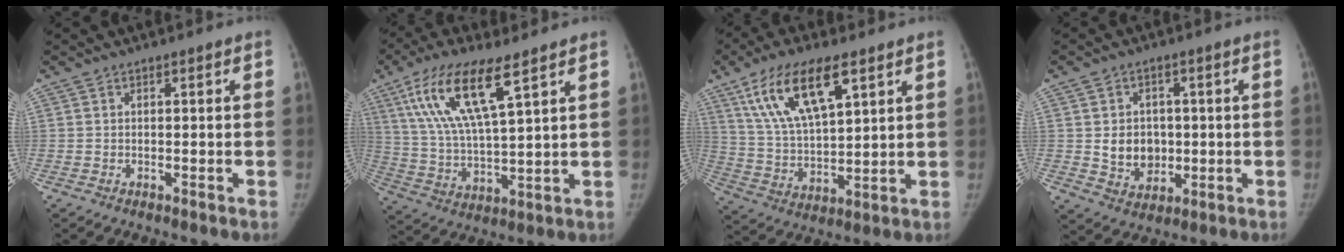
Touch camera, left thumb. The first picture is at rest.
{"total": 15.7, "force": [8.0, 4.2, 12.8], "torque": [-0.254, -0.023, 0.158]}
{"total": 16.4, "force": [8.5, 6.4, 12.4], "torque": [-0.214, -0.023, 0.165]}
{"total": 7.8, "force": [0.1, 6.5, 4.4], "torque": [-0.035, -0.003, 0.013]}